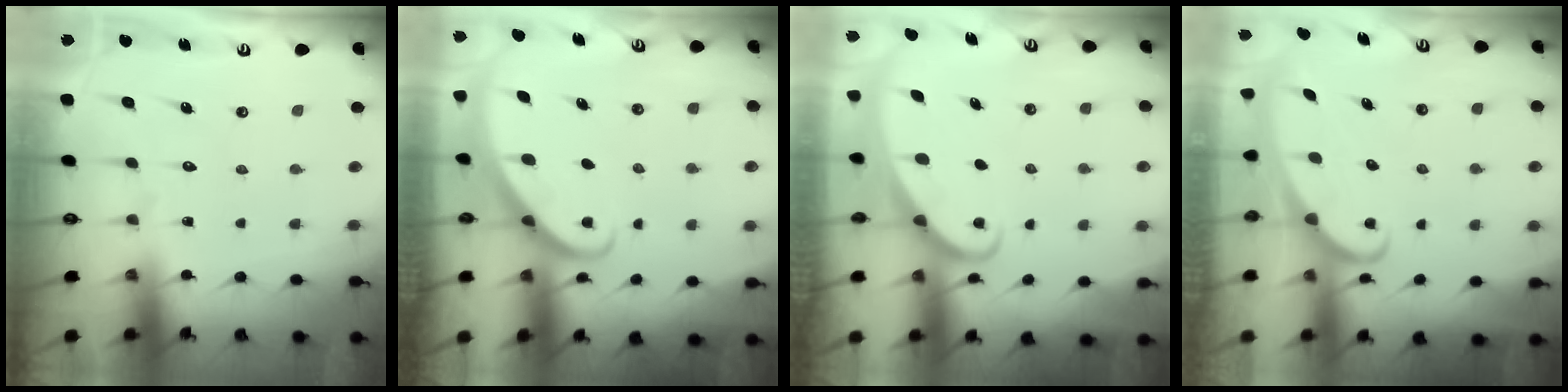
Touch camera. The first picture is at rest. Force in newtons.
{"total": 2.7, "press": 2.7, "slide": 0.2}
{"total": 2.0, "press": 2.0, "slide": 0.2}
{"total": 2.3, "press": 2.3, "slide": 0.3}